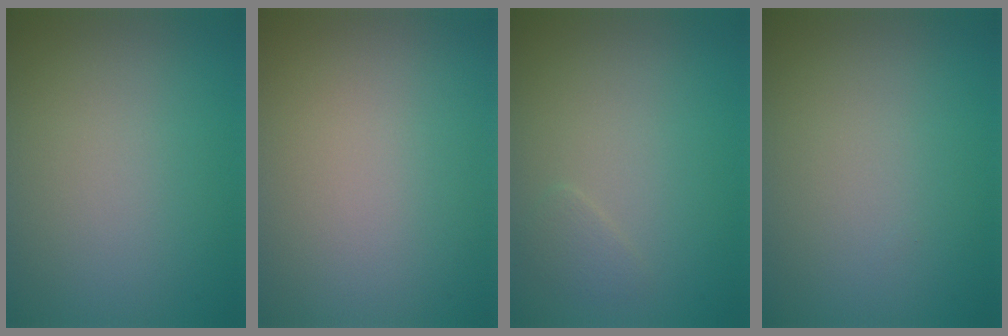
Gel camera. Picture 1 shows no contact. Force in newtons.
{"total": 0.0}
{"total": 0.9, "press": 0.9, "slide": 0.0}
{"total": 0.0}